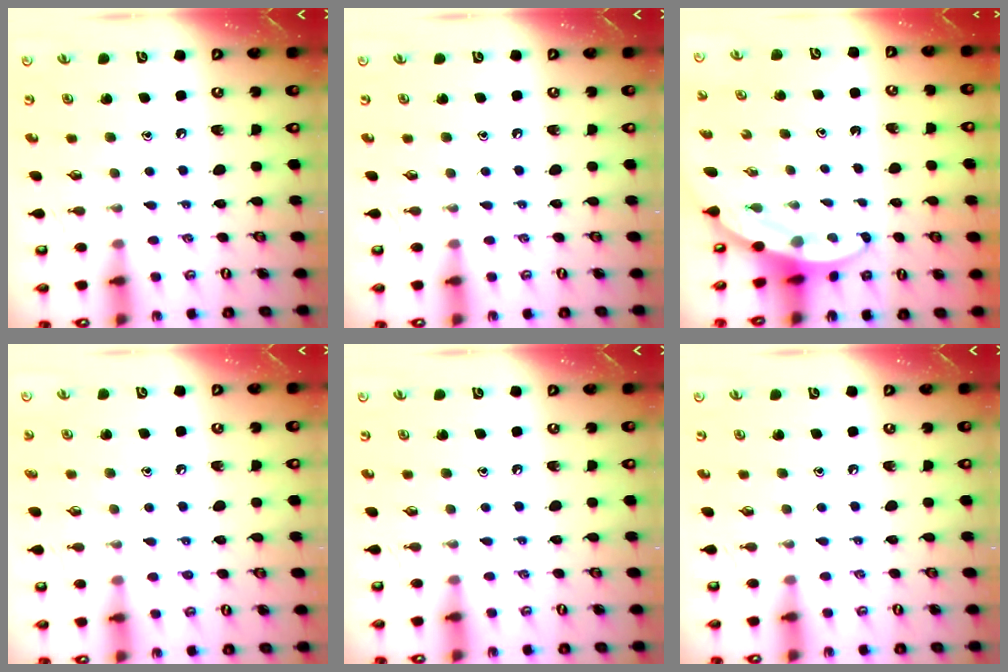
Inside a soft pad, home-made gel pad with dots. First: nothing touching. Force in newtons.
{"total": 0.0}
{"total": 3.6, "press": 3.6, "slide": 0.2}
{"total": 3.9, "press": 3.8, "slide": 0.4}
{"total": 0.0}
{"total": 0.0}